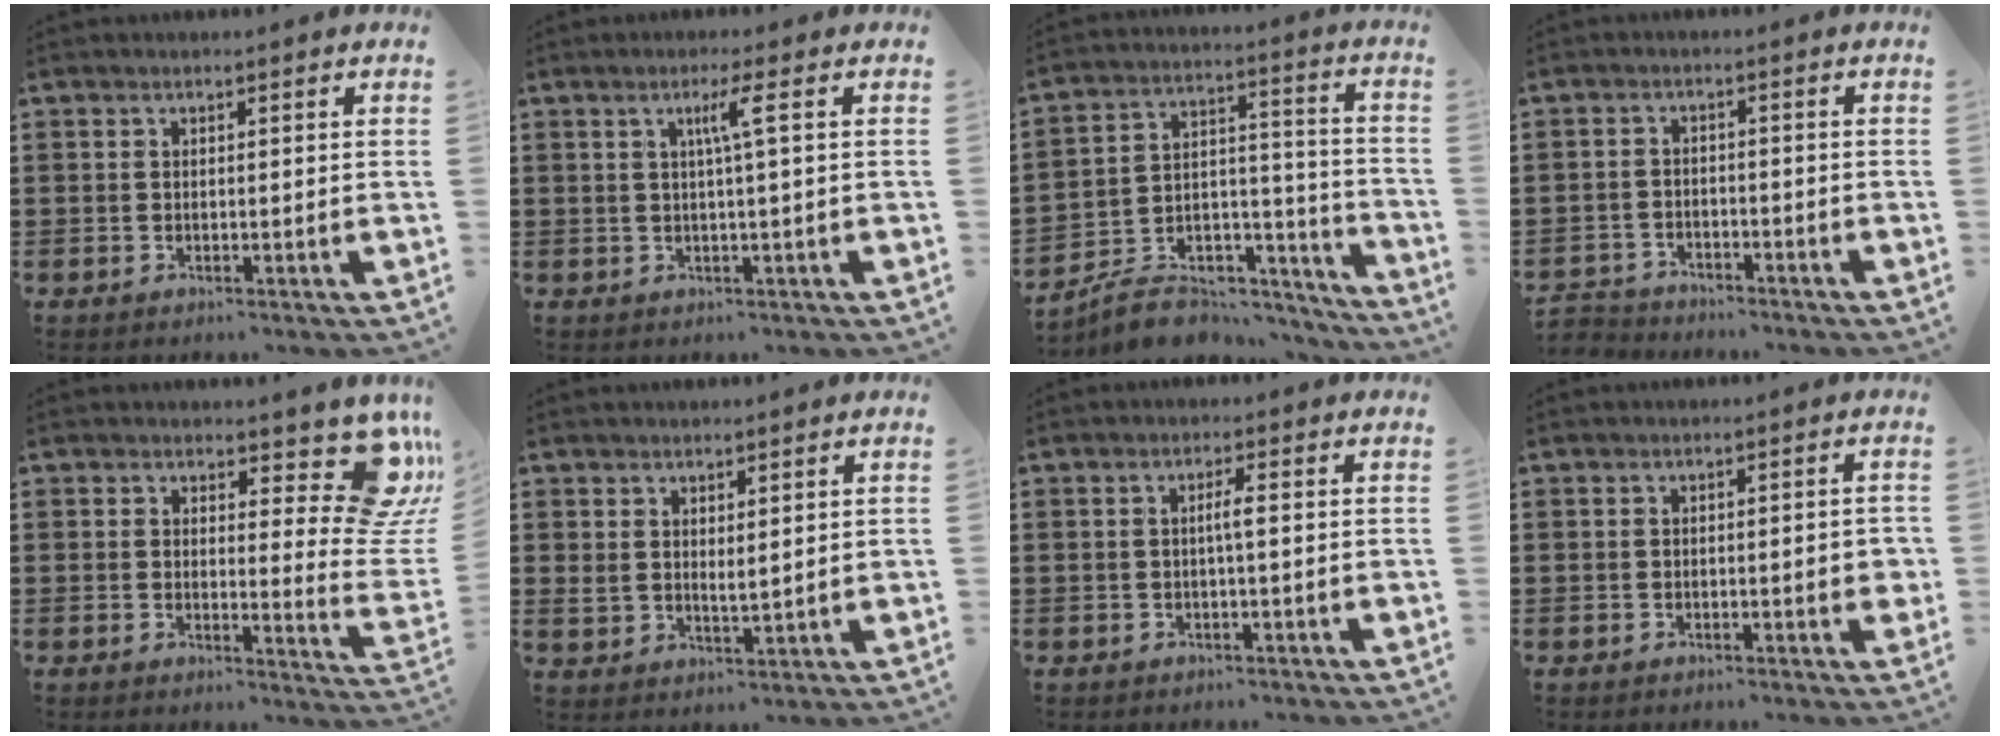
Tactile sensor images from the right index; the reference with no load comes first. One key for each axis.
{"total": 3.4, "fx": 0.8, "fy": -0.4, "fz": 3.3, "tx": -0.063, "ty": -0.001, "tz": 0.008}
{"total": 7.8, "fx": -6.7, "fy": 3.4, "fz": 2.0, "tx": -0.031, "ty": 0.022, "tz": -0.122}
{"total": 2.6, "fx": -2.6, "fy": 0.4, "fz": -0.3, "tx": -0.003, "ty": 0.000, "tz": -0.057}
{"total": 9.6, "fx": 5.8, "fy": 3.5, "fz": 6.8, "tx": -0.088, "ty": -0.038, "tz": 0.102}
{"total": 2.5, "fx": 2.3, "fy": 0.9, "fz": 0.4, "tx": -0.015, "ty": 0.004, "tz": 0.044}
{"total": 1.8, "fx": -0.2, "fy": 0.0, "fz": 1.8, "tx": -0.034, "ty": 0.000, "tz": -0.005}
{"total": 2.4, "fx": -0.3, "fy": 0.4, "fz": 2.3, "tx": -0.037, "ty": -0.001, "tz": -0.006}